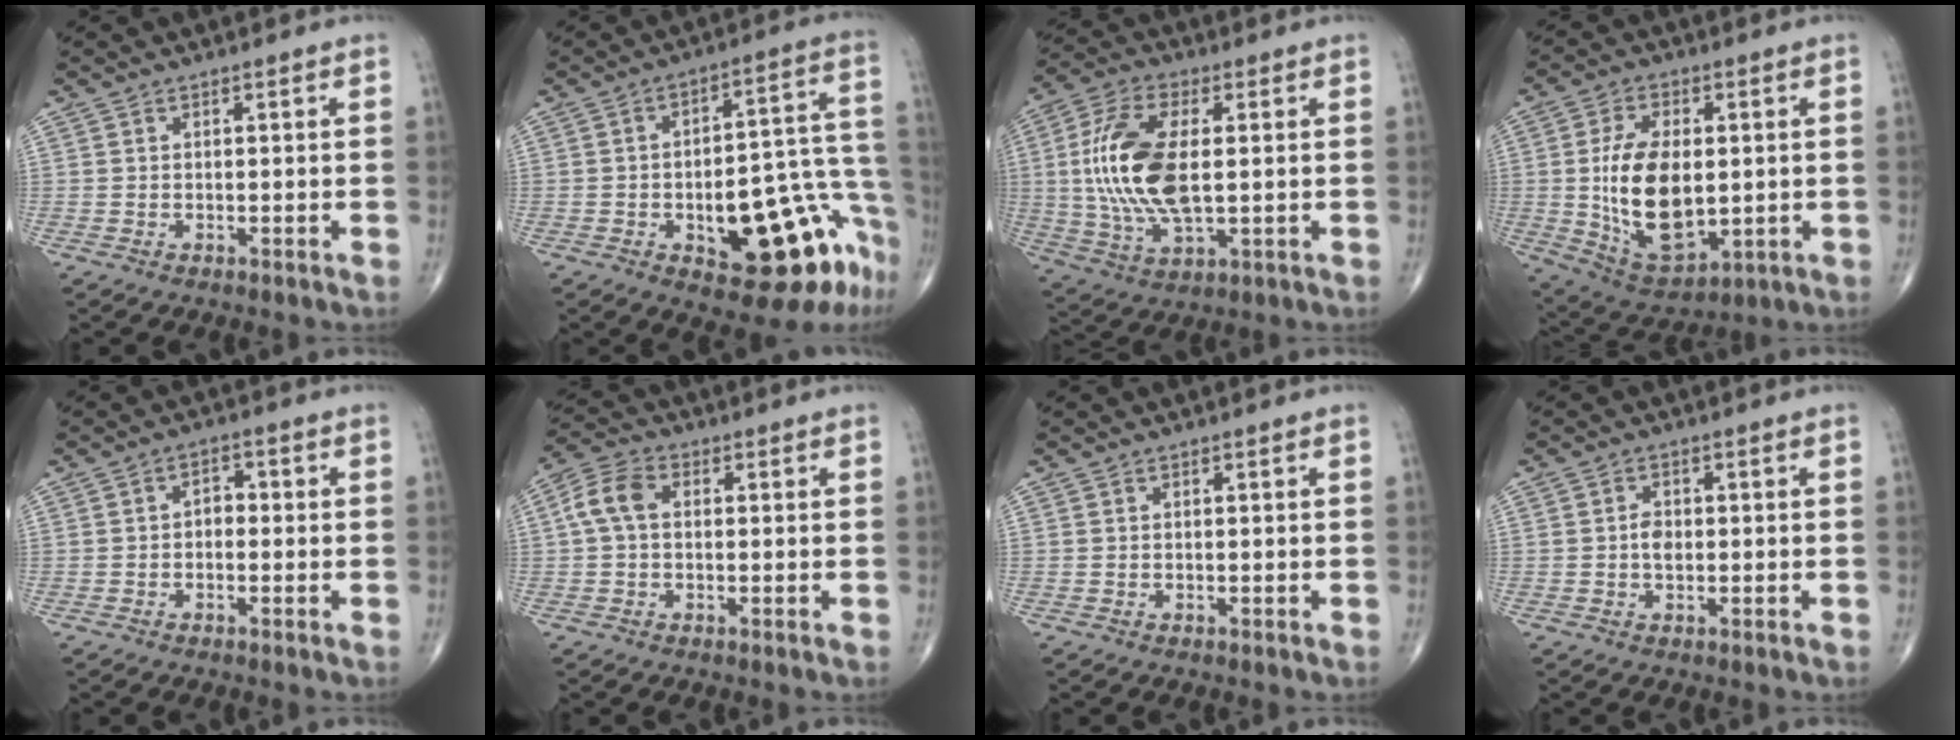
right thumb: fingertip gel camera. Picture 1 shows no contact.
{"total": 20.8, "force": [-9.0, 8.2, 16.9], "torque": [-0.150, 0.079, -0.105]}
{"total": 16.7, "force": [1.2, 7.8, 14.7], "torque": [-0.307, -0.002, 0.025]}
{"total": 16.5, "force": [0.0, 9.2, 13.7], "torque": [-0.235, -0.012, 0.017]}
{"total": 2.8, "force": [-0.2, 1.9, 2.0], "torque": [-0.018, 0.013, -0.011]}
{"total": 6.2, "force": [0.6, 4.1, 4.6], "torque": [-0.095, 0.021, 0.005]}
{"total": 0.0}
{"total": 2.5, "force": [-0.1, 1.6, 1.9], "torque": [-0.031, 0.003, -0.003]}